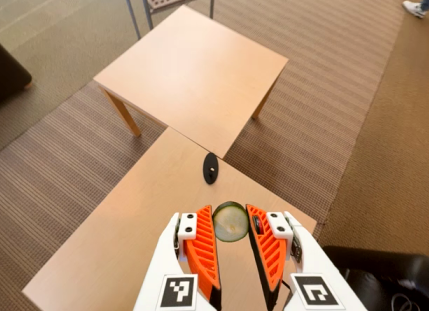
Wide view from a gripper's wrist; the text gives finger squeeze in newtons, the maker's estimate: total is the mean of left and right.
{"total": 7.5, "left": 7.8, "right": 7.2}